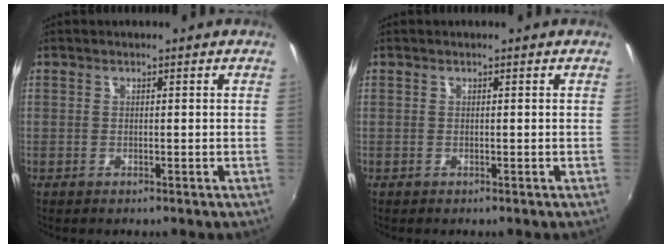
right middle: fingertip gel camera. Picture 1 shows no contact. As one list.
[{"total": 0.0}]